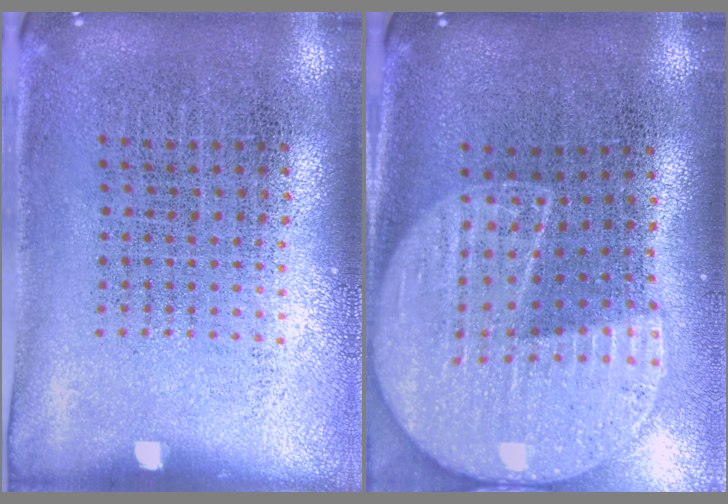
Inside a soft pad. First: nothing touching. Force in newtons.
{"total": 2.2, "press": 1.9, "slide": 1.1}